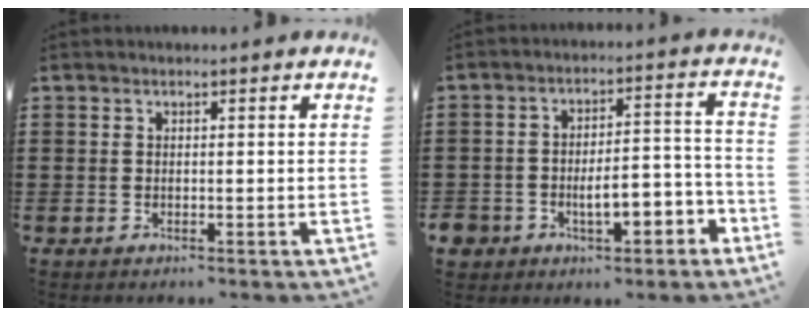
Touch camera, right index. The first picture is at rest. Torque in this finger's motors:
{"motor_torque": [0.74, -0.13, 0.19, 0.09]}